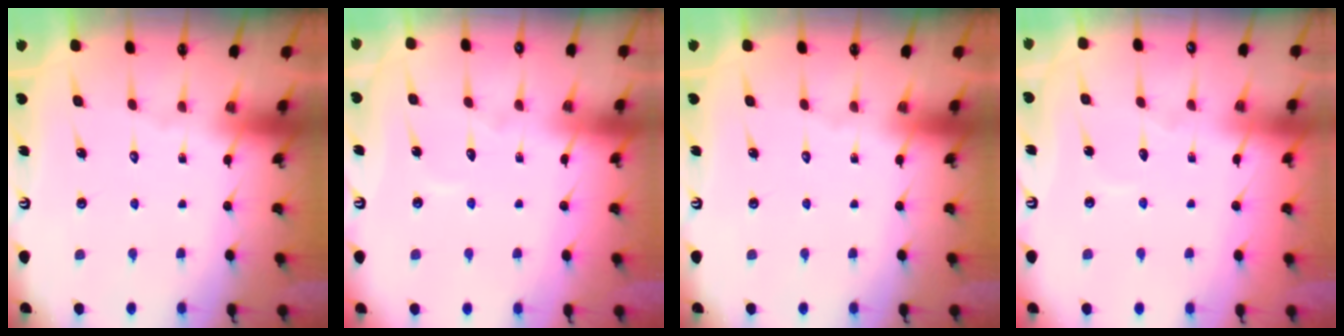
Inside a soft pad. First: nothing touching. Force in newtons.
{"total": 2.9, "press": 2.9, "slide": 0.3}
{"total": 0.0}
{"total": 2.8, "press": 2.8, "slide": 0.3}